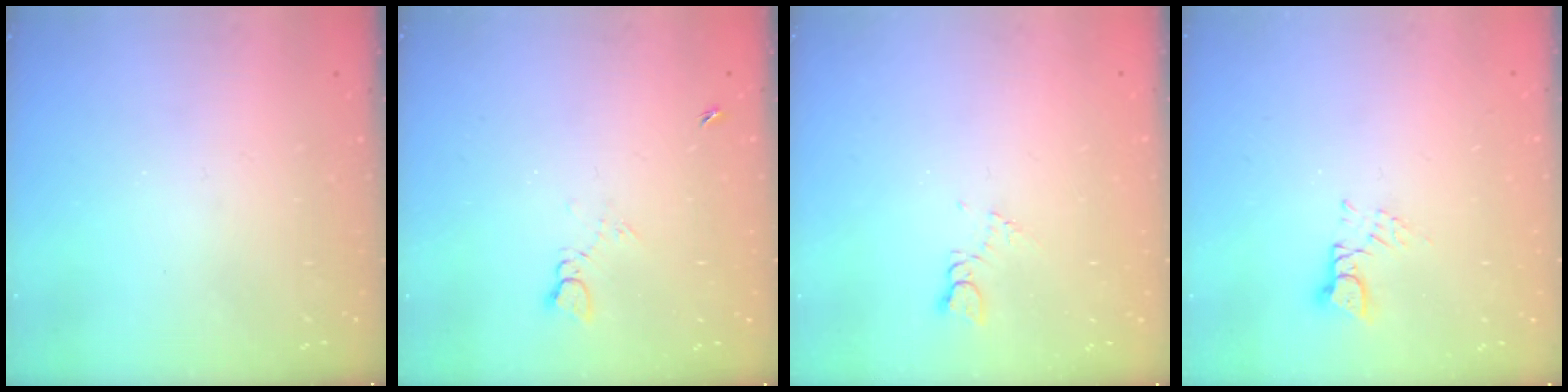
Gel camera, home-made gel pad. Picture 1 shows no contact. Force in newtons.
{"total": 3.0, "press": 2.9, "slide": 0.4}
{"total": 2.6, "press": 2.6, "slide": 0.4}
{"total": 3.0, "press": 3.0, "slide": 0.4}